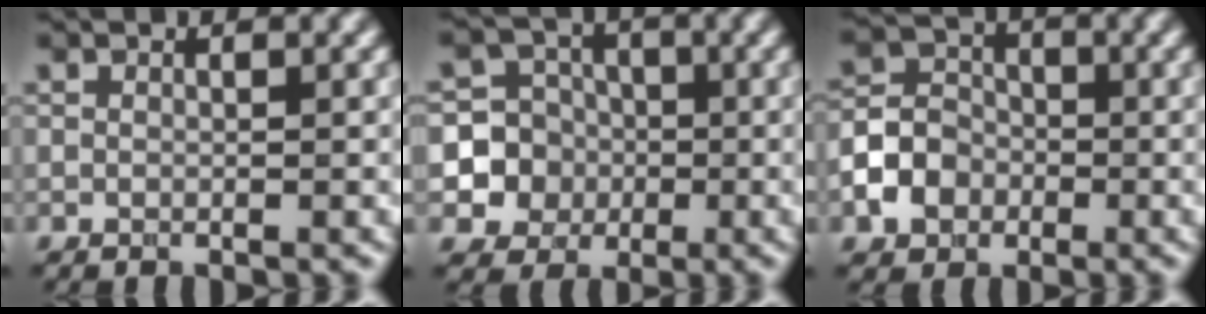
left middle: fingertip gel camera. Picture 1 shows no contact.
{"total": 7.2, "force": [-1.5, 6.9, 1.2], "torque": [-0.014, 0.012, -0.046]}
{"total": 4.1, "force": [-1.6, 3.3, 1.8], "torque": [-0.035, 0.006, -0.034]}